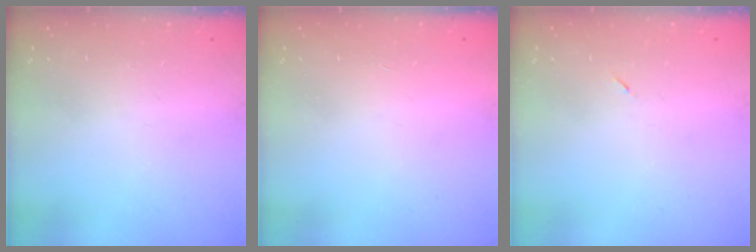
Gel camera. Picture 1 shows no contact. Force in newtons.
{"total": 1.7, "press": 1.7, "slide": 0.1}
{"total": 2.6, "press": 2.3, "slide": 1.2}